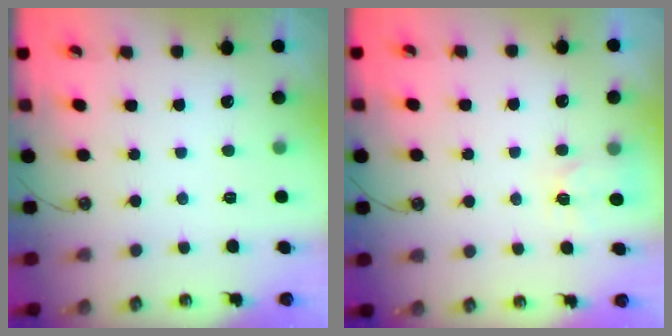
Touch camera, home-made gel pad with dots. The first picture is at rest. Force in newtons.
{"total": 5.1, "press": 5.0, "slide": 0.6}